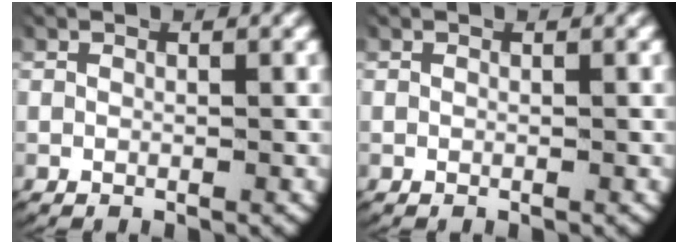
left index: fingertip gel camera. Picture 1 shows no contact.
{"total": 0.0}